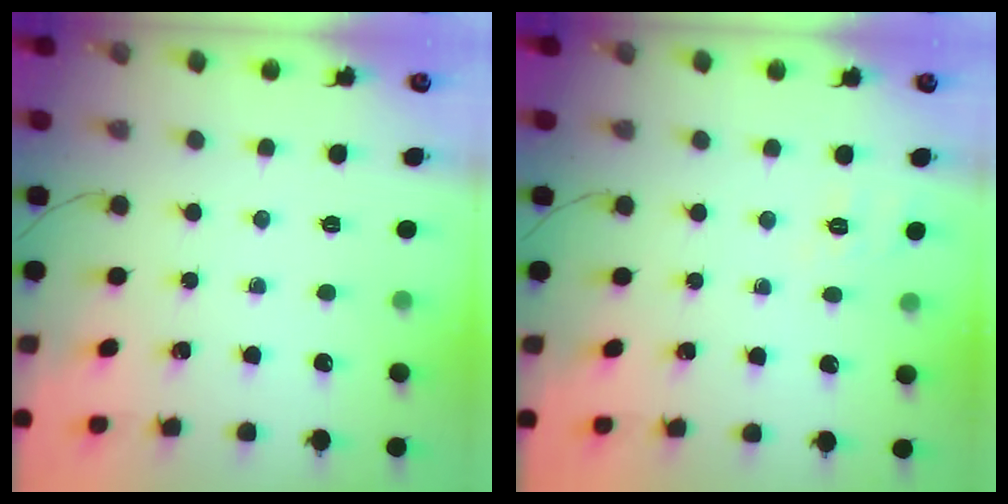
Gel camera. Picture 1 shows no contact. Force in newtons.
{"total": 2.0, "press": 0.5, "slide": 1.9}